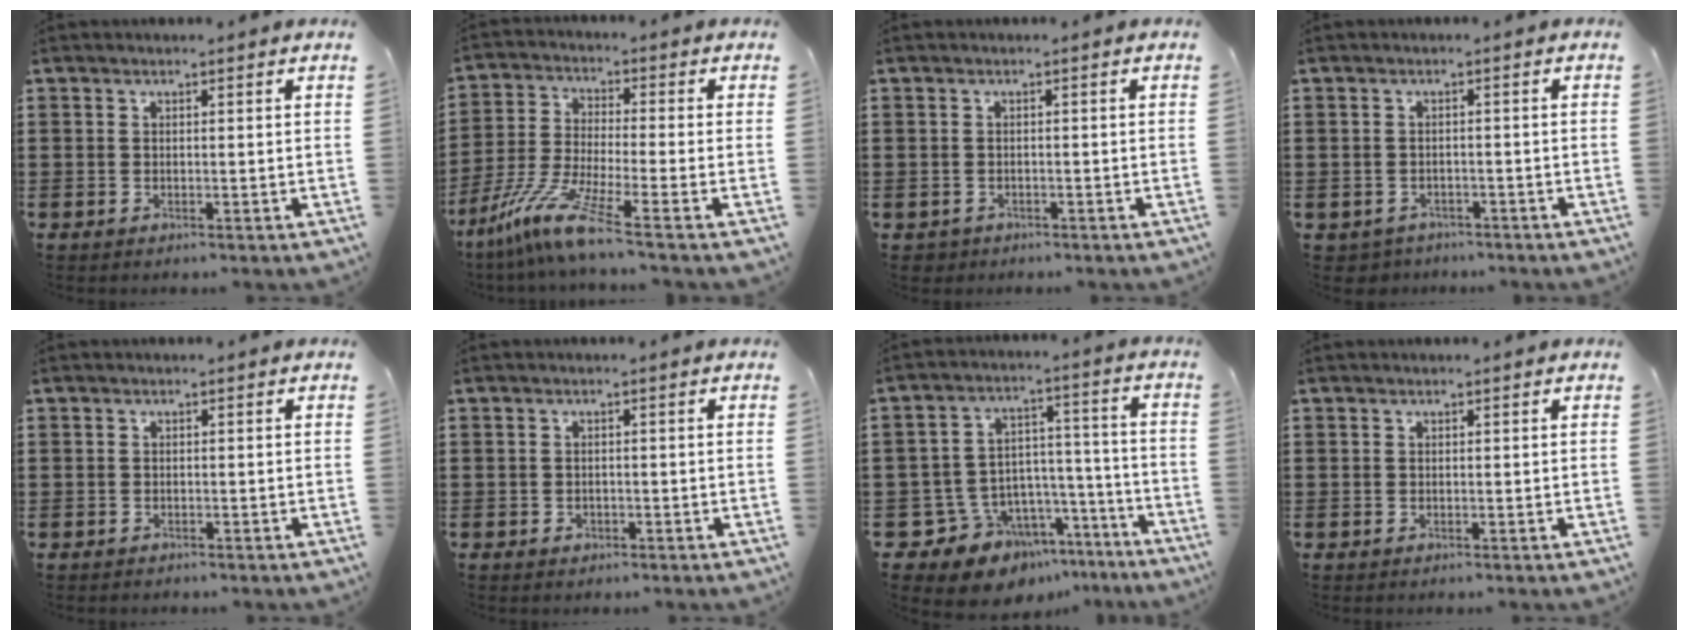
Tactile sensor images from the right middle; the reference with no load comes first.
{"total": 9.1, "force": [-6.4, 0.0, 6.5], "torque": [-0.151, -0.019, -0.132]}
{"total": 0.6, "force": [-0.5, 0.3, -0.1], "torque": [-0.002, 0.002, -0.012]}
{"total": 1.3, "force": [-1.2, 0.4, -0.3], "torque": [-0.002, 0.002, -0.029]}
{"total": 0.5, "force": [-0.4, 0.3, -0.1], "torque": [0.002, 0.004, -0.010]}
{"total": 0.6, "force": [-0.3, 0.5, 0.3], "torque": [-0.007, 0.000, -0.007]}
{"total": 10.0, "force": [-8.0, 5.9, 1.4], "torque": [-0.038, 0.028, -0.142]}
{"total": 0.0}